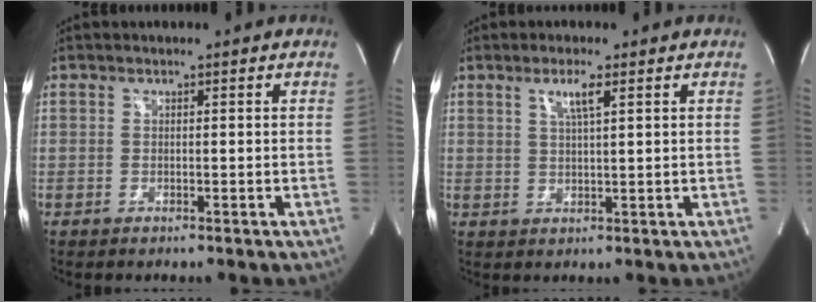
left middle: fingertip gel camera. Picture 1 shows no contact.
{"total": 3.2, "force": [1.6, 0.0, 2.8], "torque": [-0.054, -0.002, 0.029]}